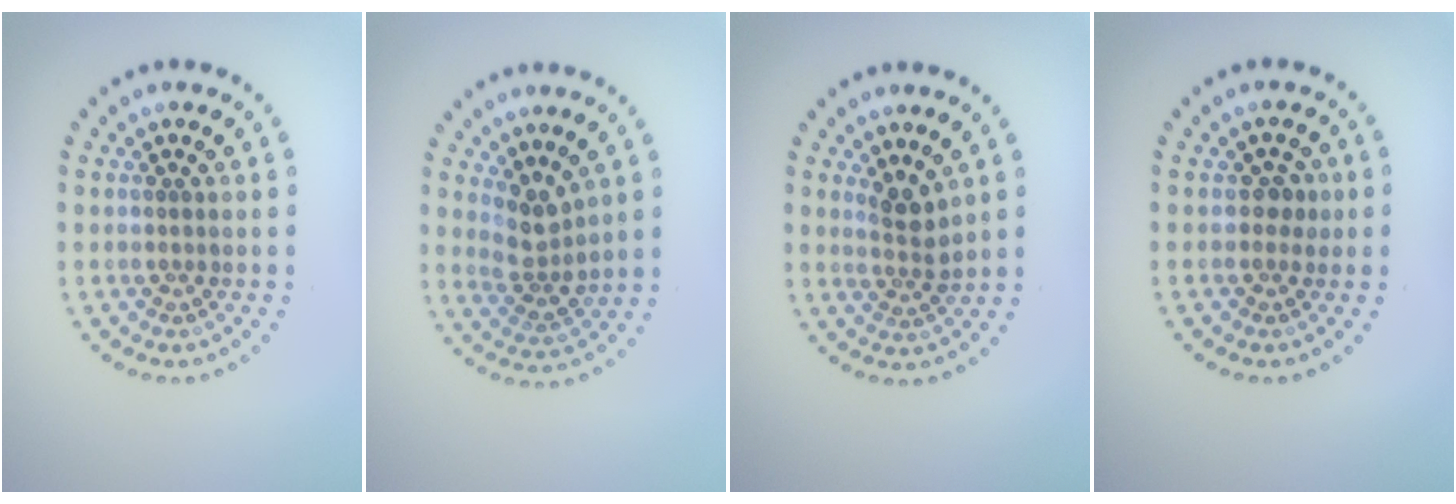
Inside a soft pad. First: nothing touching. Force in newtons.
{"total": 2.7, "press": 2.1, "slide": 1.8}
{"total": 2.3, "press": 1.8, "slide": 1.5}
{"total": 1.2, "press": 1.0, "slide": 0.6}